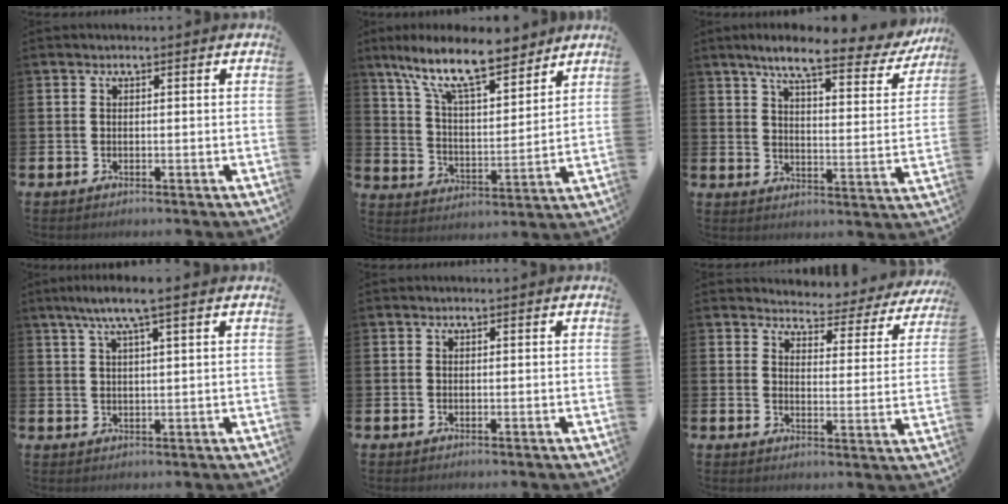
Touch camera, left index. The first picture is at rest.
{"total": 12.4, "force": [10.1, 3.0, 6.5], "torque": [-0.145, -0.048, 0.176]}
{"total": 8.1, "force": [6.7, 1.3, 4.4], "torque": [-0.086, -0.042, 0.106]}
{"total": 4.8, "force": [3.5, 0.1, 3.2], "torque": [-0.071, -0.002, 0.061]}
{"total": 0.0}
{"total": 3.7, "force": [3.6, 1.0, 0.3], "torque": [-0.018, -0.036, 0.055]}